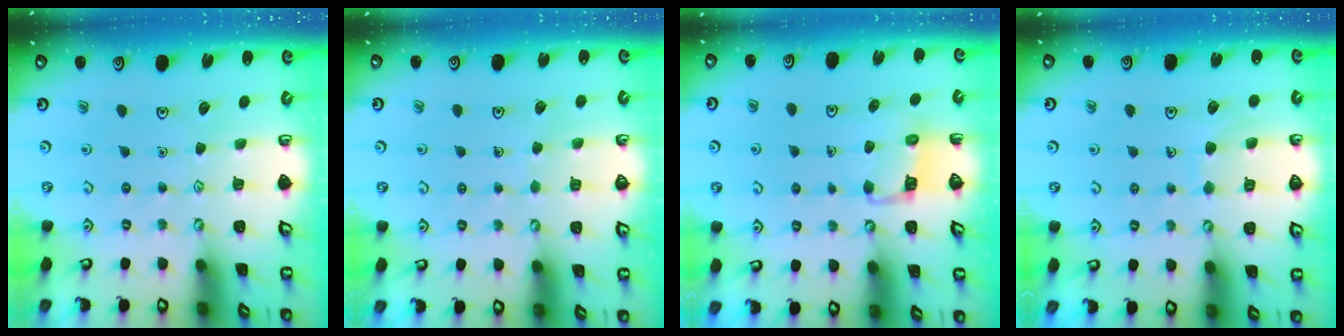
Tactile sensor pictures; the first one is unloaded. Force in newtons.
{"total": 3.5, "press": 3.5, "slide": 0.3}
{"total": 3.9, "press": 3.9, "slide": 0.2}
{"total": 6.3, "press": 6.3, "slide": 0.4}